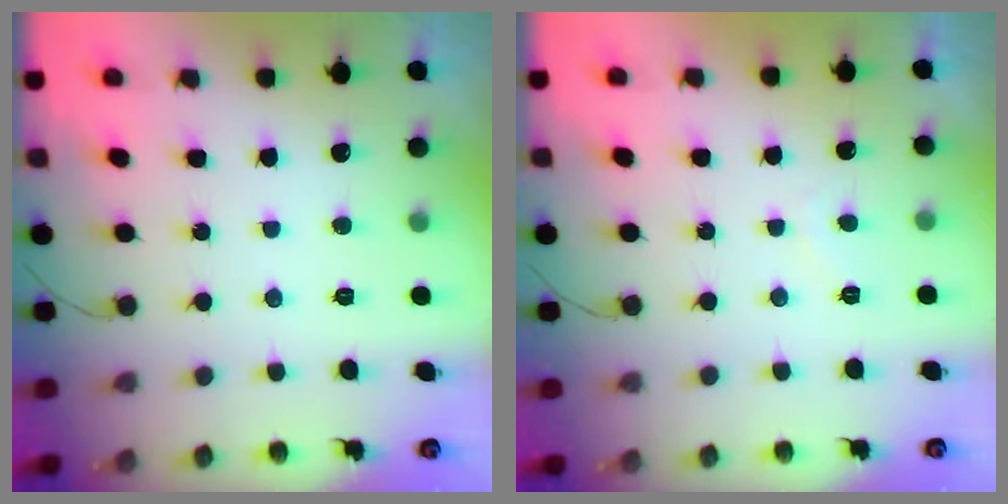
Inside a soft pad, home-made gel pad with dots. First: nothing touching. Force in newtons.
{"total": 1.3, "press": 1.1, "slide": 0.5}